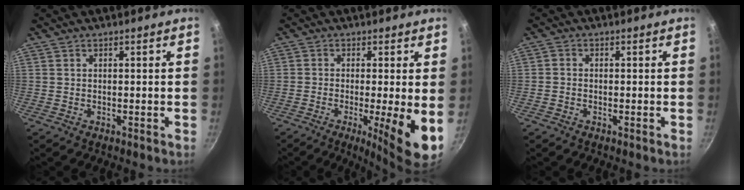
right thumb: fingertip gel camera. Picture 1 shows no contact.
{"total": 9.4, "force": [-1.8, 1.0, 9.1], "torque": [-0.141, -0.012, -0.027]}
{"total": 1.1, "force": [-0.7, 0.7, 0.4], "torque": [-0.009, 0.005, -0.017]}